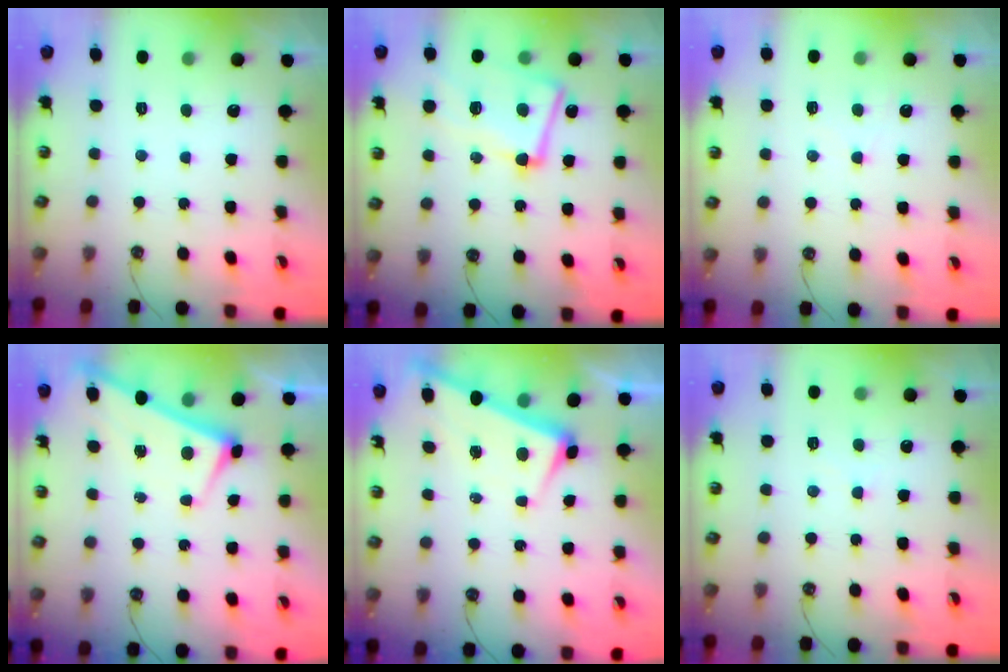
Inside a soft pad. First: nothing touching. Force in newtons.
{"total": 8.5, "press": 8.2, "slide": 2.1}
{"total": 1.8, "press": 1.7, "slide": 0.4}
{"total": 2.8, "press": 2.8, "slide": 0.3}
{"total": 2.0, "press": 1.9, "slide": 0.6}
{"total": 4.0, "press": 4.0, "slide": 0.3}